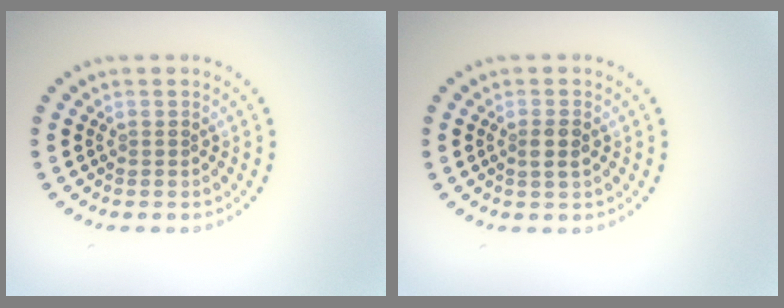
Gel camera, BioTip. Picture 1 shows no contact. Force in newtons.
{"total": 1.5, "press": 1.5, "slide": 0.5}